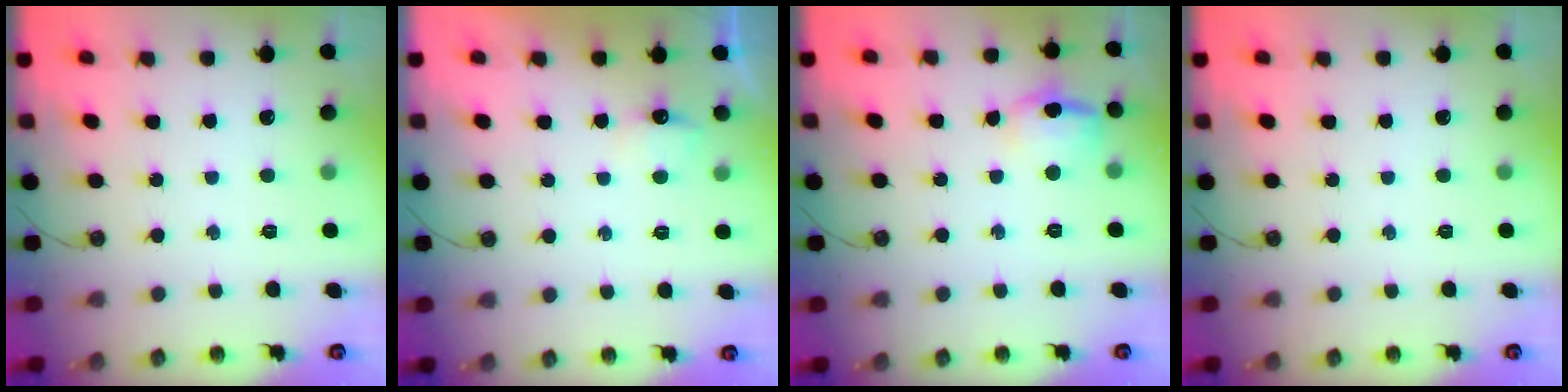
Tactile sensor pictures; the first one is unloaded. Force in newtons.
{"total": 5.2, "press": 5.1, "slide": 1.0}
{"total": 10.6, "press": 10.5, "slide": 1.5}
{"total": 0.0}